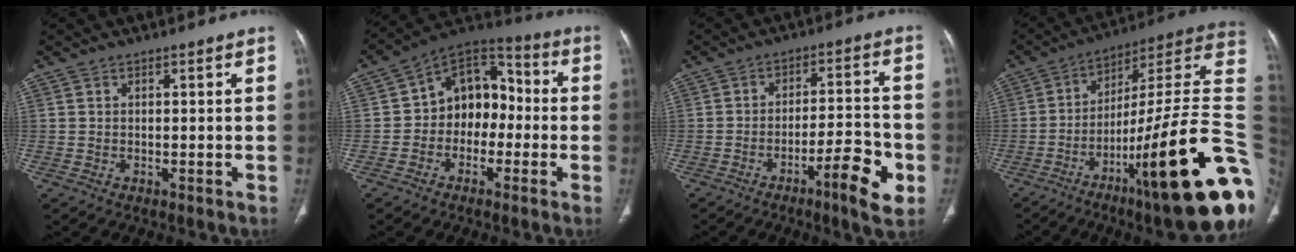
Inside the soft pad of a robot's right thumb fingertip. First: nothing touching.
{"total": 12.5, "force": [-1.5, 9.4, 8.1], "torque": [-0.069, 0.048, -0.044]}
{"total": 10.6, "force": [-4.8, 2.1, 9.2], "torque": [-0.131, 0.026, -0.071]}
{"total": 31.6, "force": [-8.9, 5.7, 29.8], "torque": [-0.349, 0.058, -0.139]}